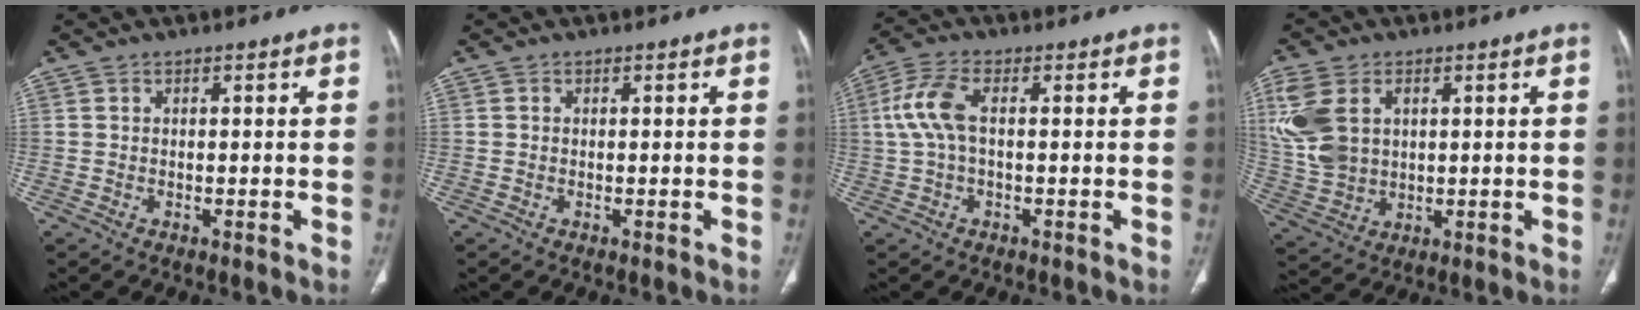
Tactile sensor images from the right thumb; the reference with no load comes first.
{"total": 0.0}
{"total": 7.0, "force": [0.7, 3.1, 6.2], "torque": [-0.159, 0.018, 0.011]}
{"total": 12.2, "force": [3.5, 8.4, 8.1], "torque": [-0.180, -0.001, 0.081]}